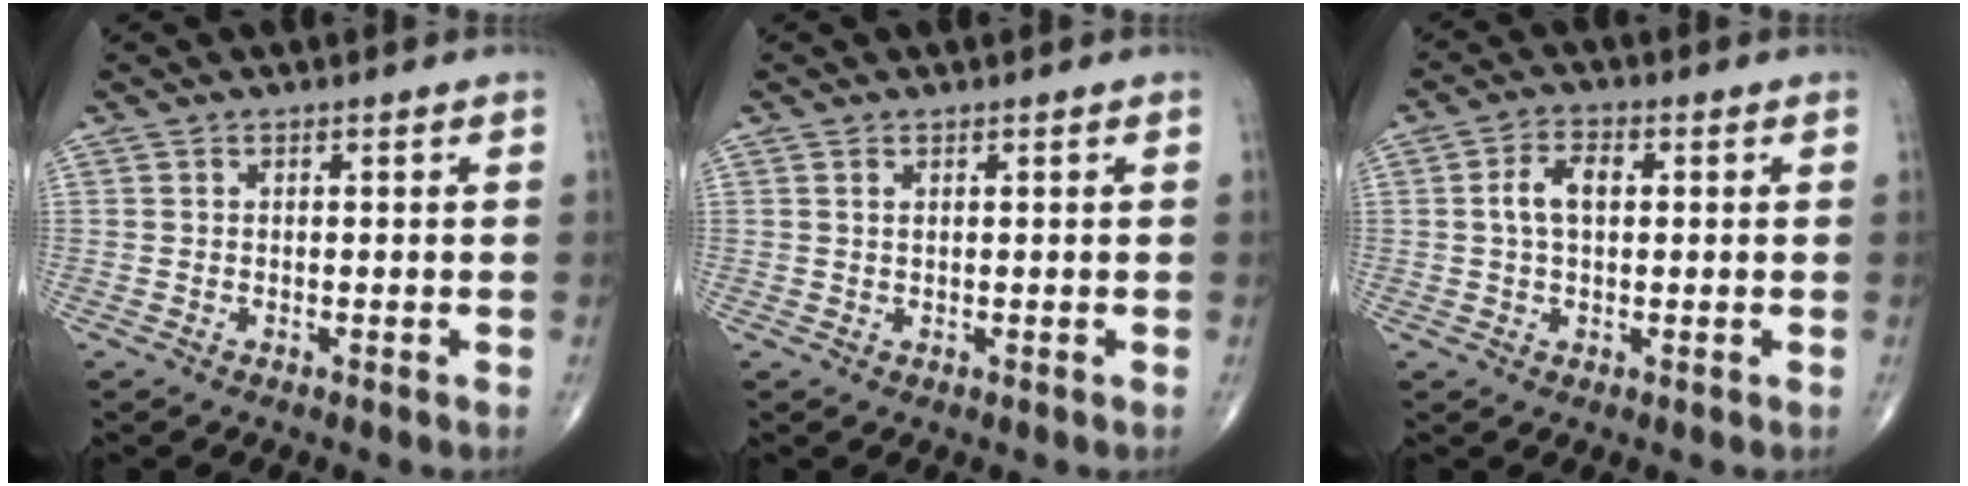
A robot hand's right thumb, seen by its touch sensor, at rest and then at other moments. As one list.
[{"total": 0.7, "force": [0.4, 0.2, 0.5], "torque": [-0.014, 0.003, 0.008]}, {"total": 5.3, "force": [0.8, 3.0, 4.4], "torque": [-0.084, 0.012, 0.011]}]